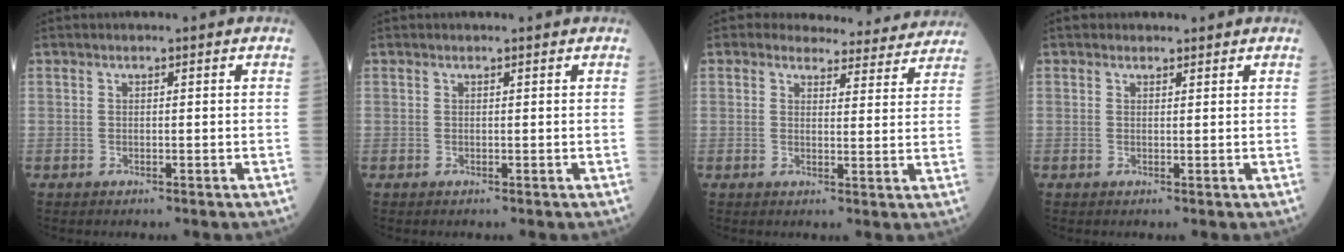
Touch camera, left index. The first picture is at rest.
{"total": 0.6, "force": [0.6, 0.1, 0.0], "torque": [-0.003, 0.002, 0.007]}
{"total": 11.8, "force": [11.2, 3.6, 1.3], "torque": [0.023, -0.010, 0.107]}
{"total": 1.1, "force": [0.9, 0.6, -0.1], "torque": [0.010, 0.003, 0.010]}